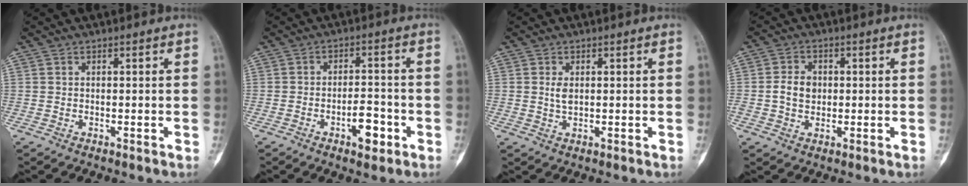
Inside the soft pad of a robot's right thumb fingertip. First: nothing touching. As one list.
[{"total": 5.8, "force": [-2.7, 2.7, 4.4], "torque": [-0.052, 0.020, -0.040]}, {"total": 2.2, "force": [0.5, 1.2, 1.8], "torque": [-0.031, -0.003, 0.011]}, {"total": 4.9, "force": [0.1, 3.8, 3.1], "torque": [-0.049, 0.005, -0.001]}]